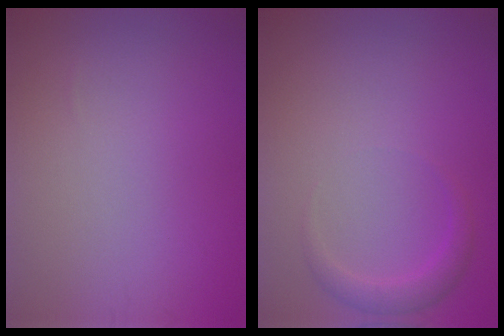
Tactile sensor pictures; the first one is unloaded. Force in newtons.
{"total": 1.7, "press": 1.7, "slide": 0.1}